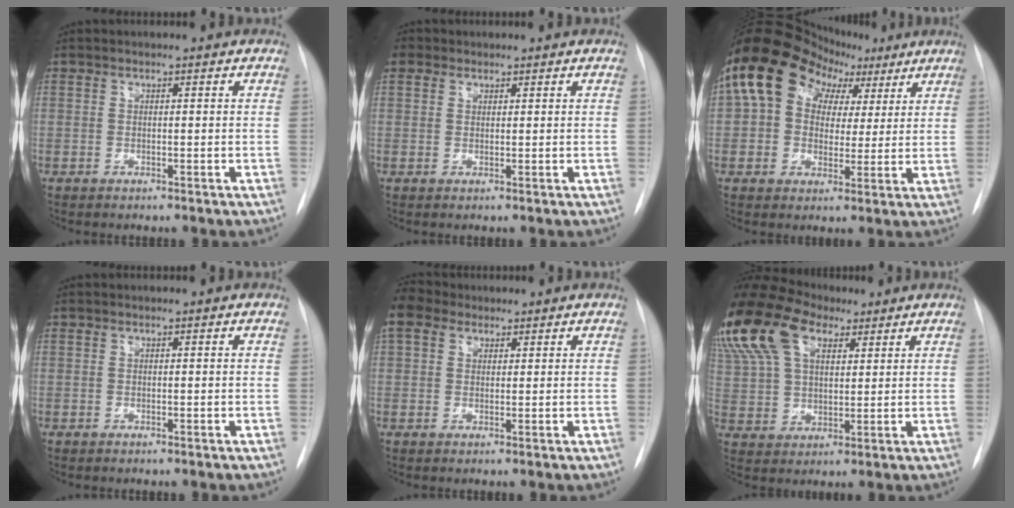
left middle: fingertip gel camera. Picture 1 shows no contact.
{"total": 2.3, "force": [1.4, 1.8, 0.2], "torque": [0.000, 0.011, 0.023]}
{"total": 14.9, "force": [6.3, 11.0, 7.8], "torque": [-0.141, 0.066, 0.103]}
{"total": 0.0}
{"total": 4.0, "force": [3.1, 2.3, 0.9], "torque": [-0.025, 0.022, 0.061]}
{"total": 26.6, "force": [15.8, 15.8, 14.5], "torque": [-0.403, 0.092, 0.292]}